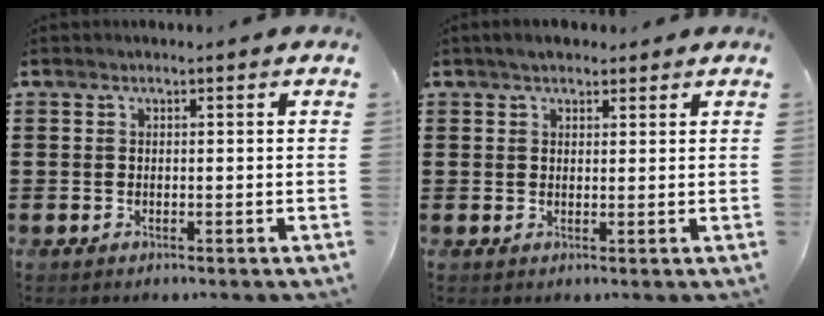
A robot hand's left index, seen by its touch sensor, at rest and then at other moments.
{"total": 2.3, "force": [1.9, 1.1, 0.7], "torque": [-0.019, 0.008, 0.036]}